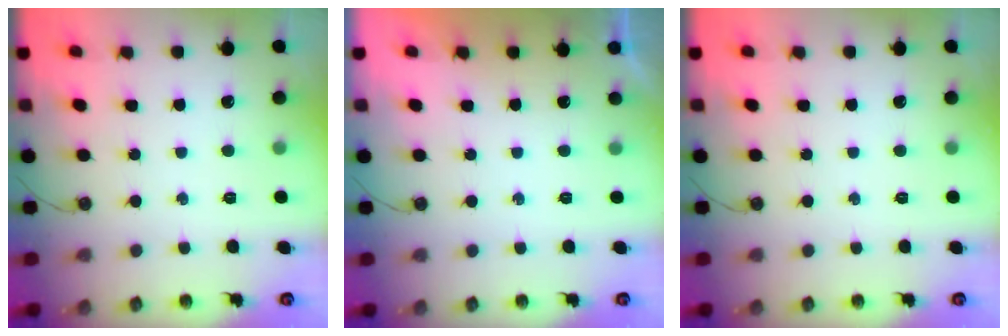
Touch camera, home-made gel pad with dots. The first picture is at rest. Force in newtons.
{"total": 0.0}
{"total": 0.0}